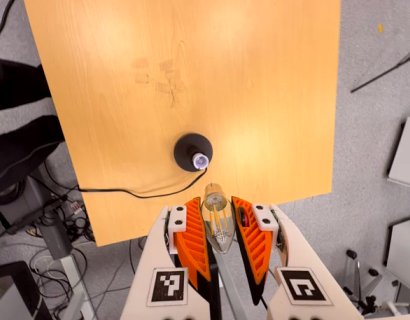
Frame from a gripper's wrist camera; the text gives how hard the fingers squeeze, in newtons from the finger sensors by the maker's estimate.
{"total": 13.1, "left": 14.5, "right": 11.6}